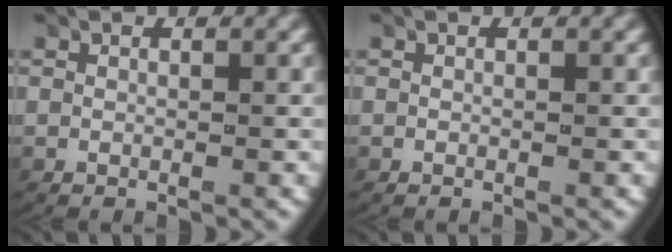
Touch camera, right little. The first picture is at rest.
{"total": 0.0}